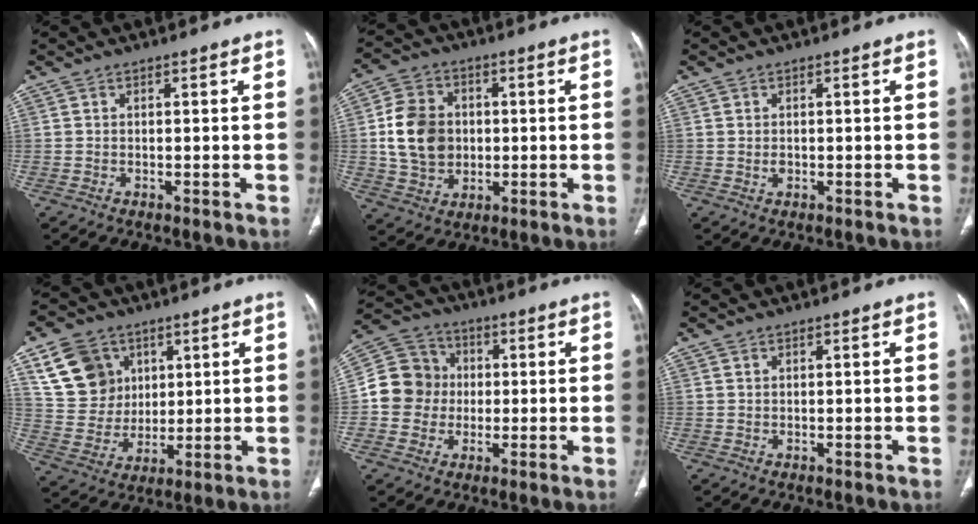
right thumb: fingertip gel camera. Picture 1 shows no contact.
{"total": 12.3, "force": [0.5, 10.0, 7.1], "torque": [-0.111, 0.008, 0.013]}
{"total": 1.2, "force": [-0.1, 0.8, 0.8], "torque": [-0.013, 0.001, 0.000]}
{"total": 13.3, "force": [5.9, 10.8, 5.1], "torque": [-0.068, -0.014, 0.123]}
{"total": 11.1, "force": [-0.4, 10.4, 3.8], "torque": [-0.047, 0.029, -0.015]}
{"total": 0.0}